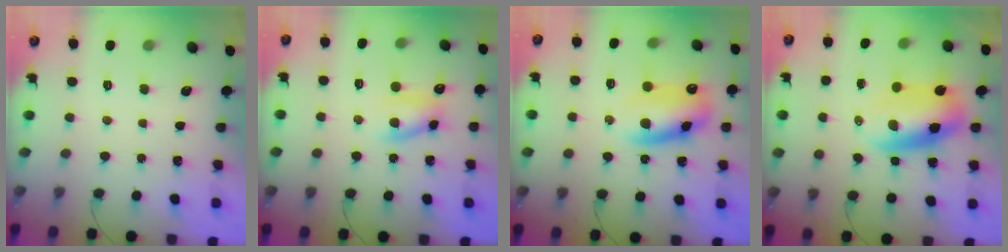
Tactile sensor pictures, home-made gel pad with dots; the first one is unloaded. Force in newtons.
{"total": 8.2, "press": 8.0, "slide": 1.8}
{"total": 11.9, "press": 11.7, "slide": 2.3}
{"total": 9.8, "press": 9.5, "slide": 2.4}